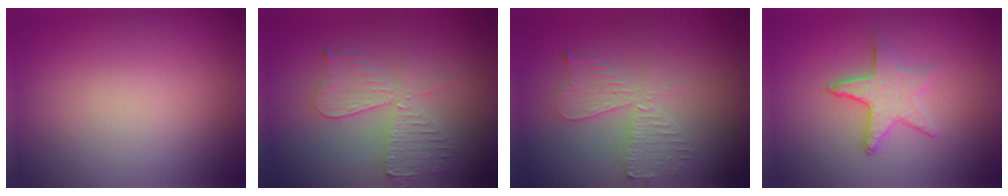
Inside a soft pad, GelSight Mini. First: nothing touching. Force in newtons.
{"total": 4.4, "press": 3.8, "slide": 2.2}
{"total": 2.6, "press": 2.5, "slide": 0.5}
{"total": 3.6, "press": 2.8, "slide": 2.2}